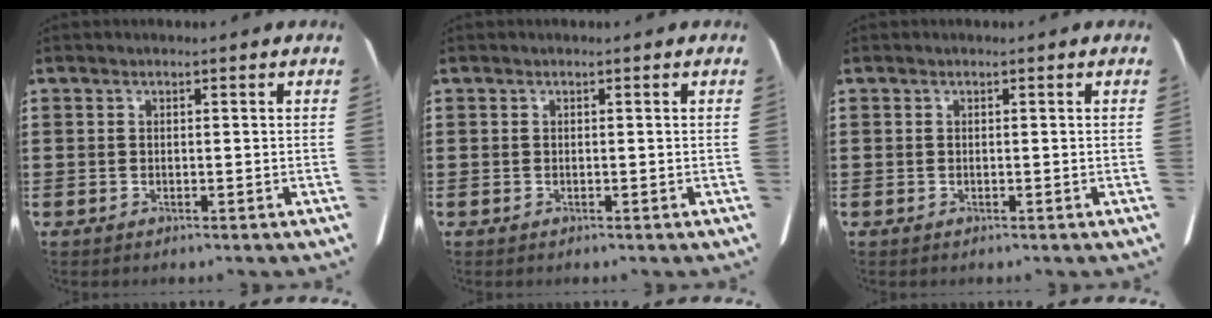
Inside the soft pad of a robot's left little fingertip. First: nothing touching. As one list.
[{"total": 0.0}, {"total": 0.0}]